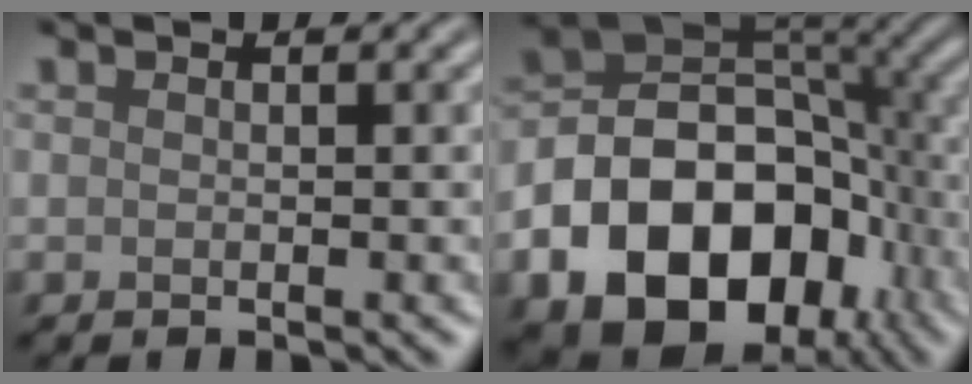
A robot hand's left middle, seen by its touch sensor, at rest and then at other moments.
{"total": 16.2, "force": [-6.8, 11.2, 9.5], "torque": [-0.163, -0.014, -0.116]}